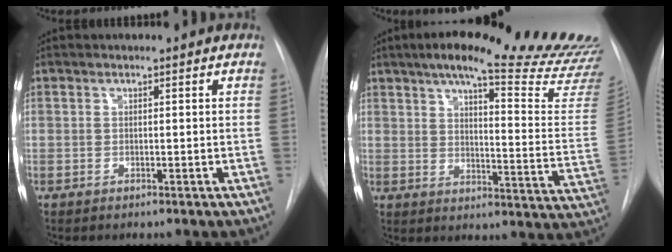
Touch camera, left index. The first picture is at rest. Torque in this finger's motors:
{"motor_torque": [1.03, -1.11, 0.34, 0.06]}